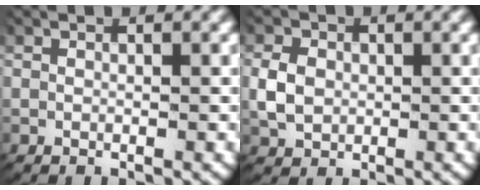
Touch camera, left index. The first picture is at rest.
{"total": 3.1, "force": [0.0, 2.6, 1.7], "torque": [-0.043, -0.008, 0.009]}